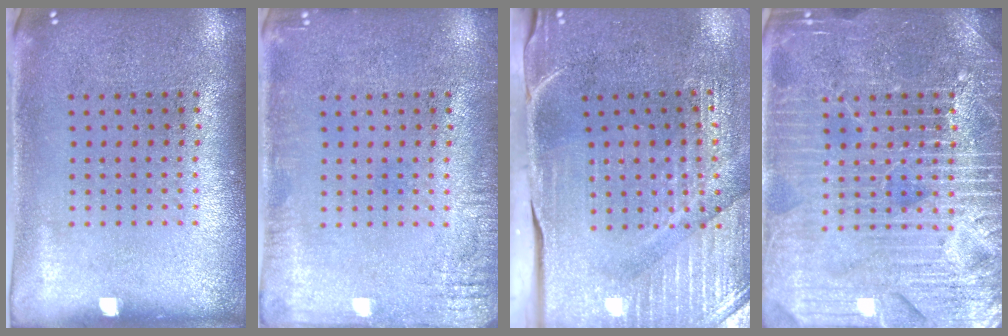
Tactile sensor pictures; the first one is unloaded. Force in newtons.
{"total": 1.8, "press": 1.8, "slide": 0.1}
{"total": 4.4, "press": 4.0, "slide": 1.9}
{"total": 7.2, "press": 7.1, "slide": 0.9}